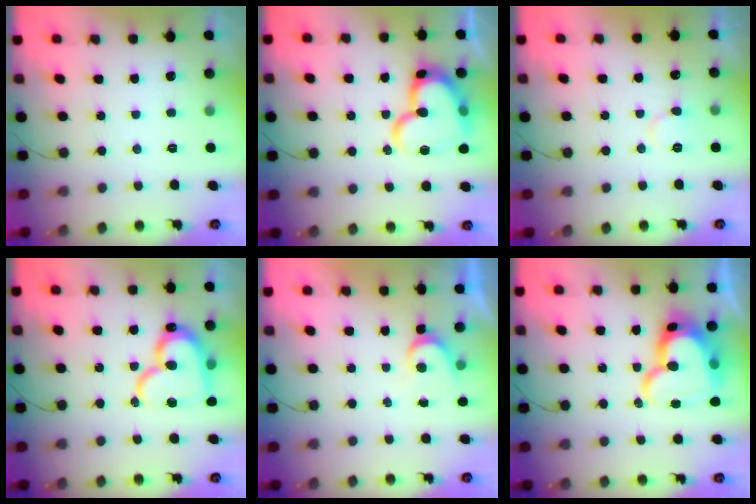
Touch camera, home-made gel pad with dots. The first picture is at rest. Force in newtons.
{"total": 18.5, "press": 18.4, "slide": 2.1}
{"total": 6.3, "press": 6.3, "slide": 0.6}
{"total": 18.4, "press": 18.3, "slide": 1.5}
{"total": 3.7, "press": 3.7, "slide": 0.4}
{"total": 19.2, "press": 19.1, "slide": 2.0}